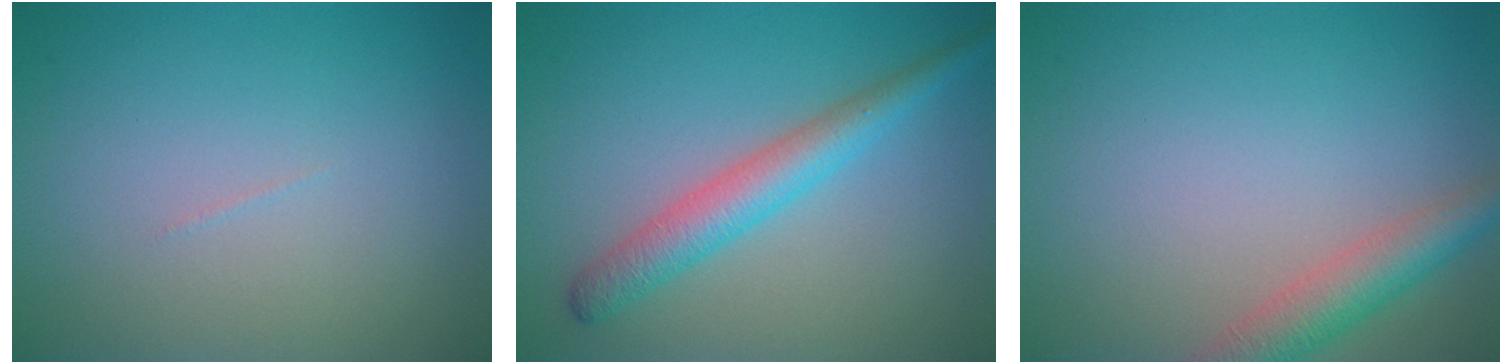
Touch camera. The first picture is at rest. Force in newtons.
{"total": 3.7, "press": 3.7, "slide": 0.1}
{"total": 3.9, "press": 3.9, "slide": 0.3}